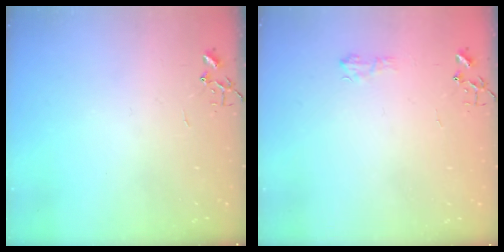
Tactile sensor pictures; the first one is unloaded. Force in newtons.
{"total": 5.9, "press": 5.8, "slide": 0.8}